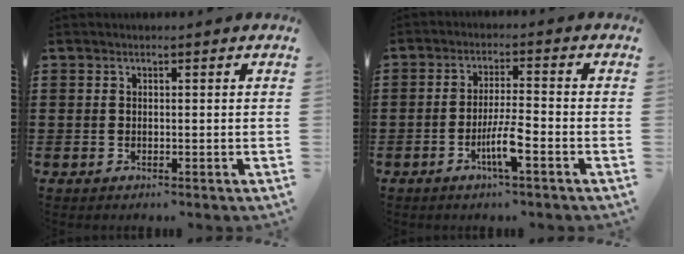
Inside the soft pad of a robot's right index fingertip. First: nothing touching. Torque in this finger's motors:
{"motor_torque": [1.71, 0.08, 0.18, 0.12]}